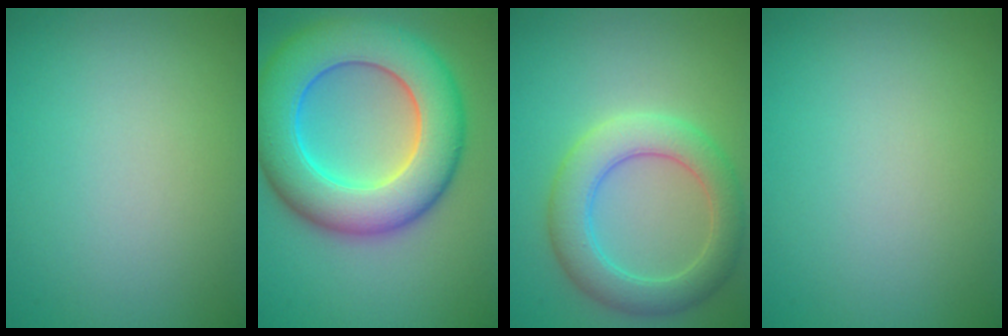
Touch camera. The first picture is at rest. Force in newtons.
{"total": 11.8, "press": 11.8, "slide": 0.4}
{"total": 5.4, "press": 5.4, "slide": 0.3}
{"total": 0.0}